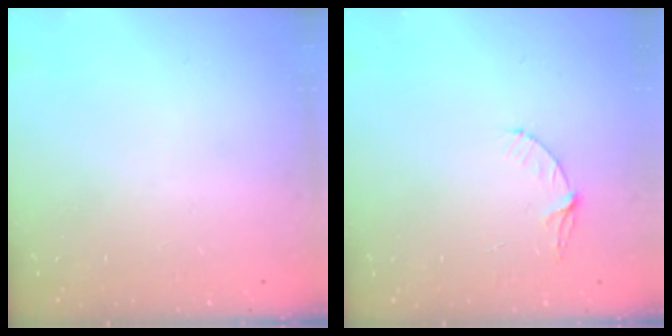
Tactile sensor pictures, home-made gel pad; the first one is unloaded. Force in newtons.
{"total": 4.7, "press": 4.7, "slide": 0.4}